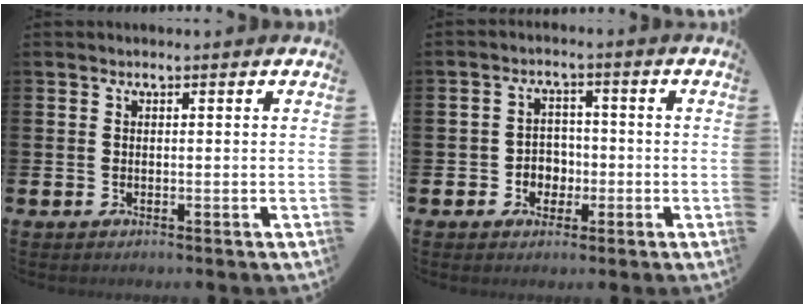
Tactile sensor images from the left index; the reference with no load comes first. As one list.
[{"total": 3.1, "force": [-1.1, 2.8, 0.9], "torque": [-0.027, 0.005, -0.027]}]